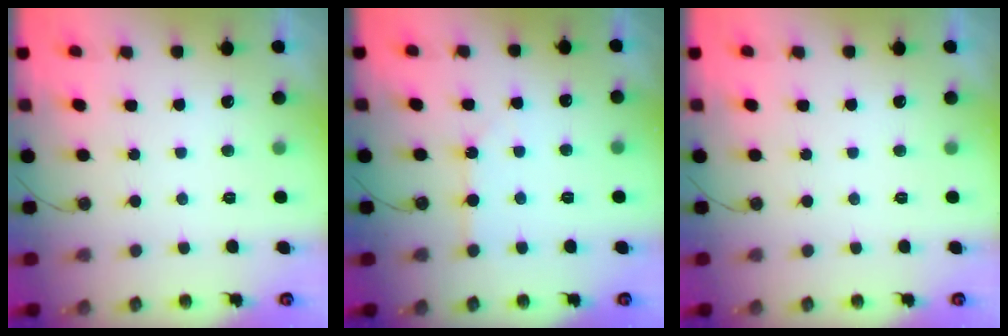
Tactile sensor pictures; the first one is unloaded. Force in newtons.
{"total": 2.5, "press": 2.5, "slide": 0.4}
{"total": 0.0}